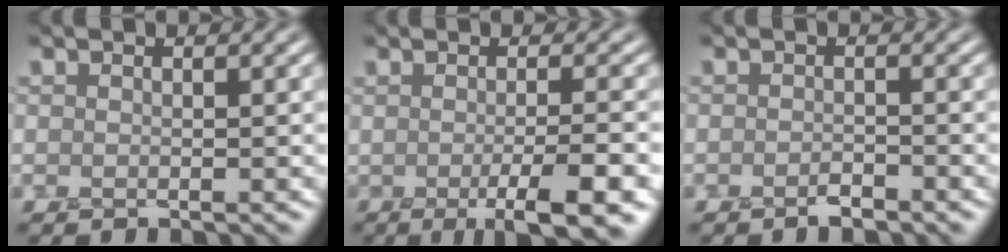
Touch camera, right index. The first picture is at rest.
{"total": 6.6, "force": [-2.5, 1.6, 5.9], "torque": [-0.080, -0.011, -0.033]}
{"total": 1.2, "force": [-0.9, 0.3, 0.7], "torque": [-0.012, 0.000, -0.016]}